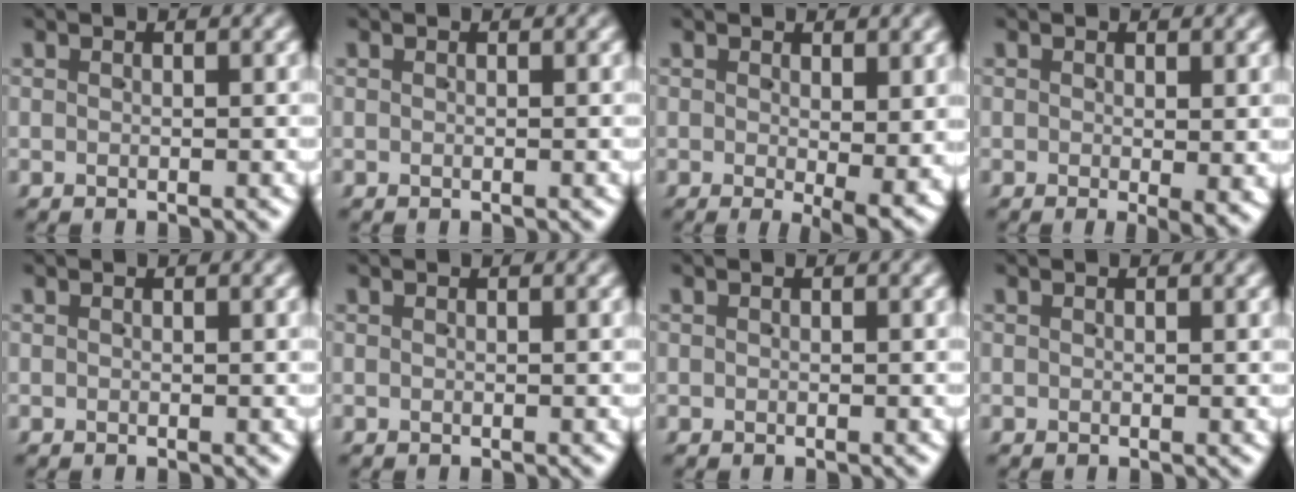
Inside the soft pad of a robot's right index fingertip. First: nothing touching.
{"total": 0.0}
{"total": 2.9, "force": [-0.1, 0.6, 2.9], "torque": [-0.034, -0.010, 0.000]}
{"total": 1.5, "force": [-0.1, 0.2, 1.5], "torque": [-0.017, -0.006, 0.000]}
{"total": 0.0}
{"total": 0.0}
{"total": 0.0}
{"total": 0.0}